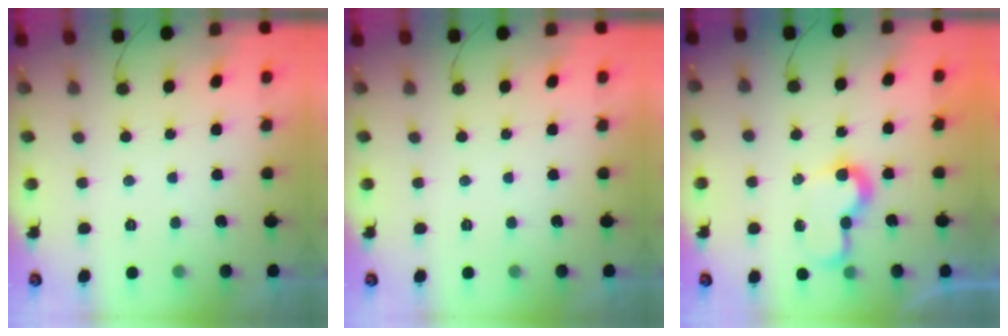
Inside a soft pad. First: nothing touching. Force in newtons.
{"total": 0.0}
{"total": 7.6, "press": 7.6, "slide": 0.5}